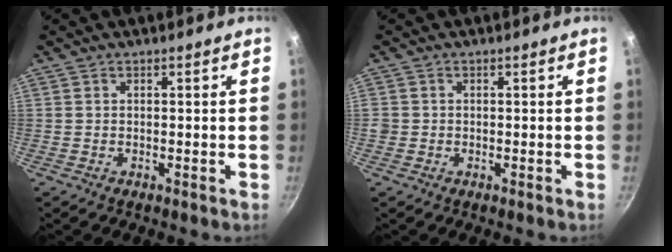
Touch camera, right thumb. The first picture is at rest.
{"total": 1.4, "force": [-0.3, 1.3, 0.4], "torque": [-0.006, 0.000, -0.008]}